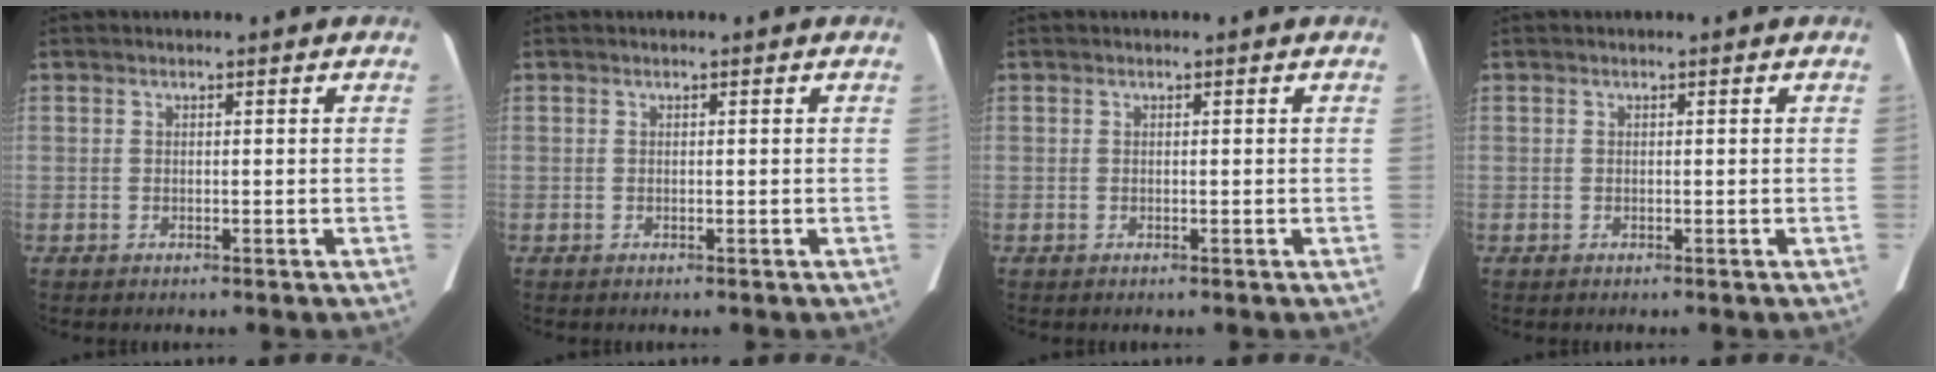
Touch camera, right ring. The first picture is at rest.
{"total": 0.0}
{"total": 0.0}
{"total": 0.0}